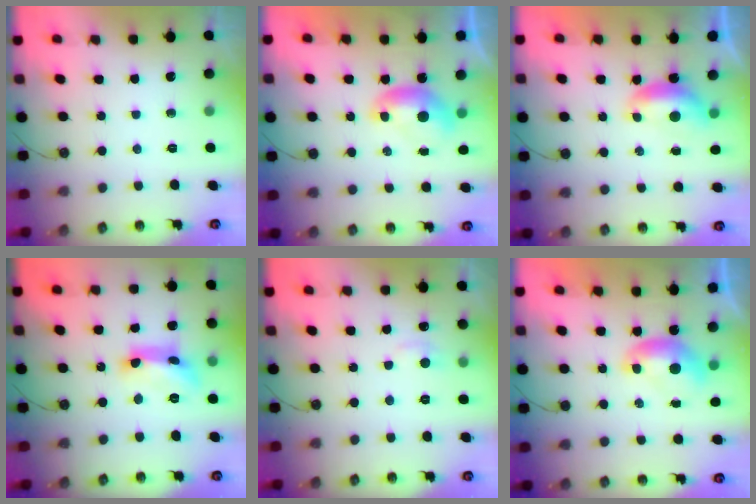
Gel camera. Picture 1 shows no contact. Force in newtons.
{"total": 0.0}
{"total": 1.7, "press": 1.6, "slide": 0.7}
{"total": 9.7, "press": 9.6, "slide": 0.6}
{"total": 1.8, "press": 1.7, "slide": 0.6}
{"total": 0.0}